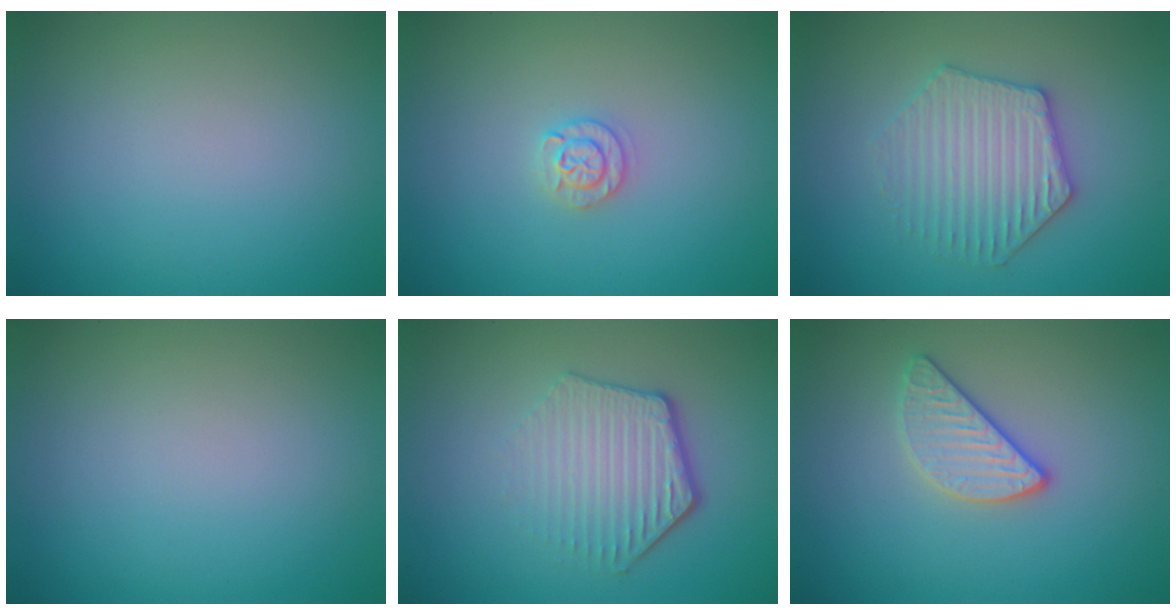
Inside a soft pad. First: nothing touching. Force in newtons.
{"total": 1.7, "press": 1.7, "slide": 0.3}
{"total": 3.8, "press": 3.8, "slide": 0.7}
{"total": 0.0}
{"total": 4.1, "press": 3.2, "slide": 2.6}
{"total": 2.6, "press": 2.5, "slide": 0.7}